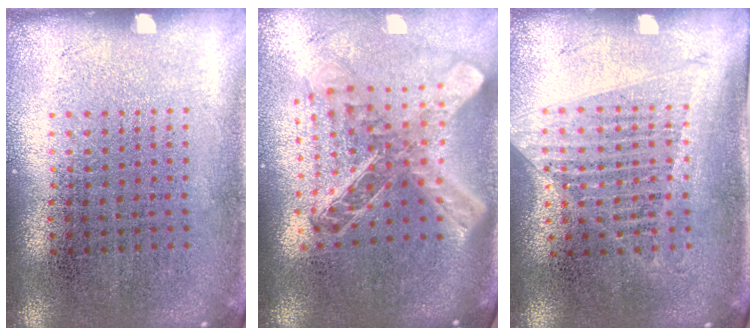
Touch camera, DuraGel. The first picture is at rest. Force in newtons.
{"total": 2.6, "press": 2.0, "slide": 1.7}
{"total": 1.2, "press": 1.1, "slide": 0.5}